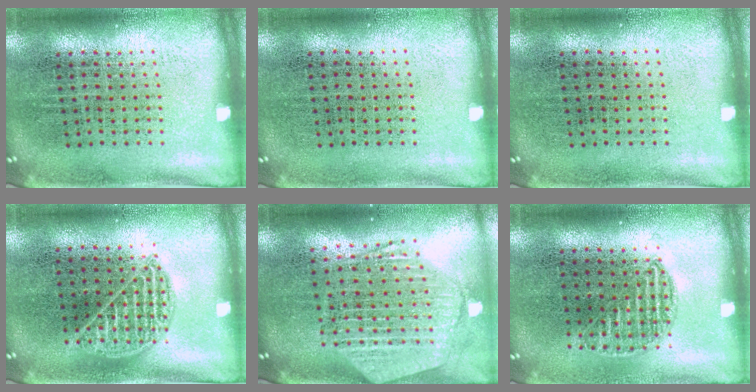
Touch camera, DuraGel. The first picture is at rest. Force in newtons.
{"total": 0.0}
{"total": 0.0}
{"total": 0.9, "press": 0.9, "slide": 0.0}
{"total": 2.7, "press": 2.2, "slide": 1.5}
{"total": 1.1, "press": 1.0, "slide": 0.4}